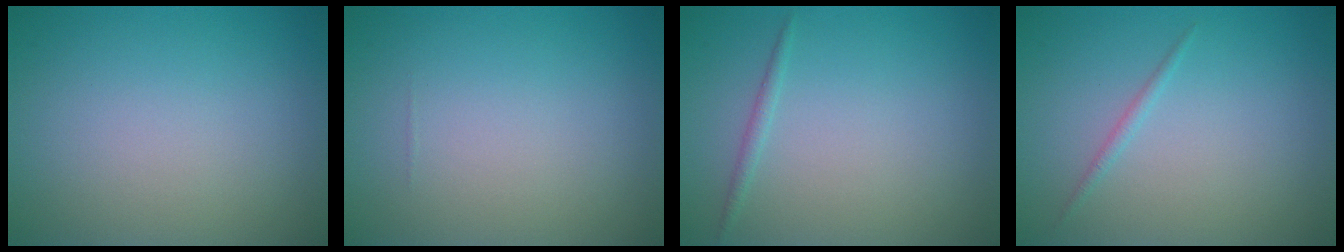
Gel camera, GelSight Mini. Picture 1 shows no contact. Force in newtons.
{"total": 0.0}
{"total": 0.8, "press": 0.8, "slide": 0.1}
{"total": 0.7, "press": 0.7, "slide": 0.0}